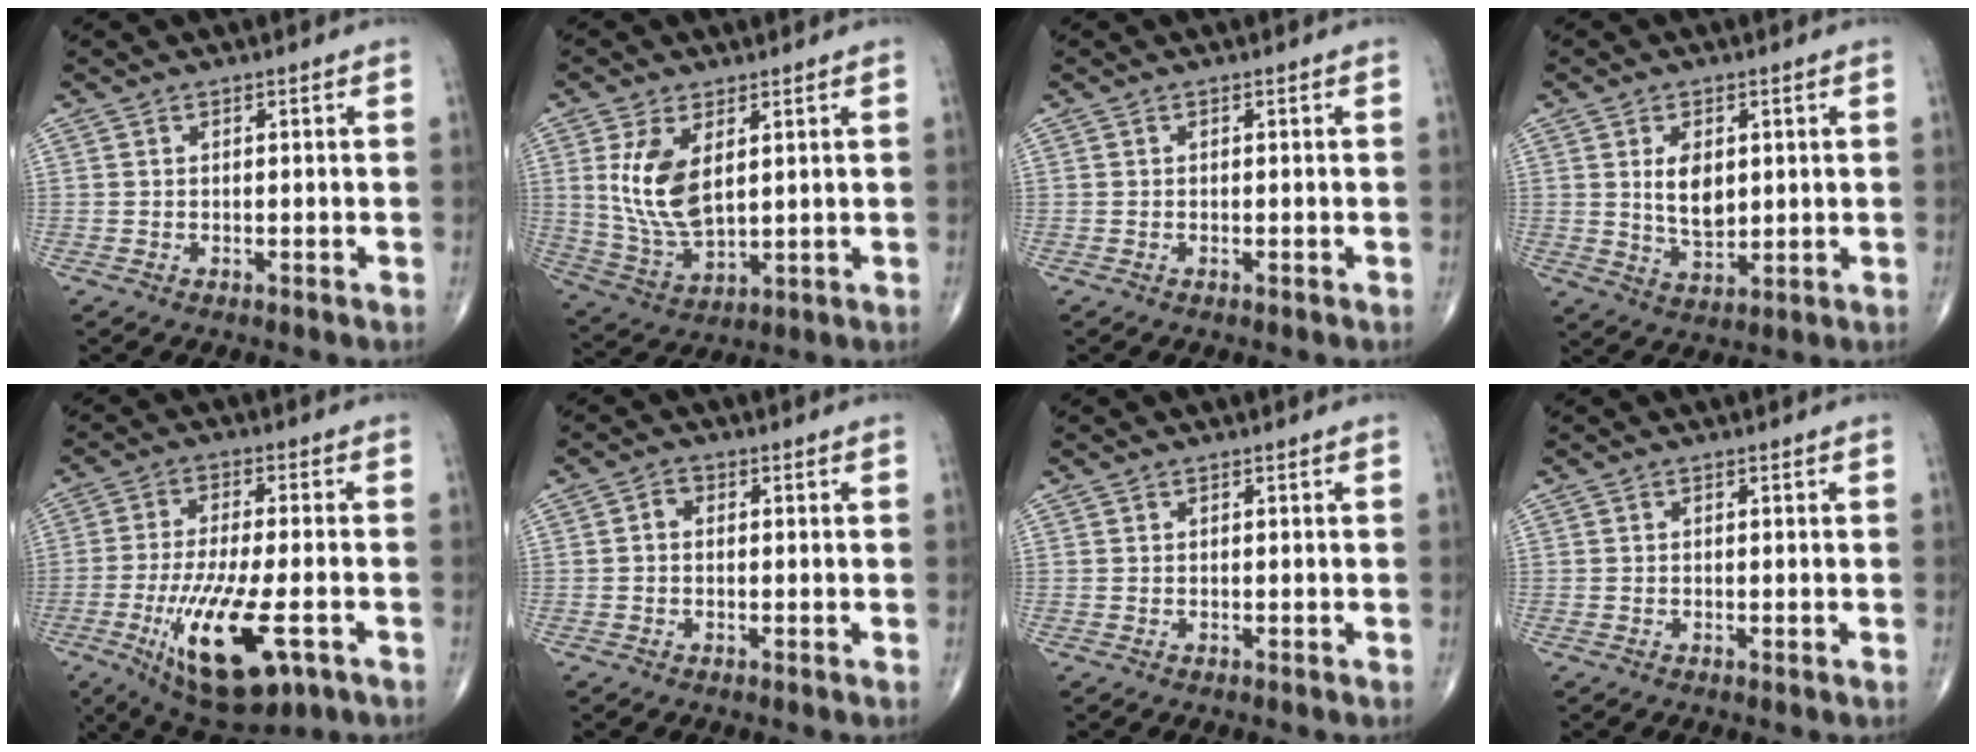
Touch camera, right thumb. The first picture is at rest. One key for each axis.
{"total": 11.0, "fx": 3.0, "fy": 5.6, "fz": 8.9, "tx": -0.174, "ty": -0.019, "tz": 0.073}
{"total": 0.0}
{"total": 6.9, "fx": 1.3, "fy": 4.1, "fz": 5.4, "tx": -0.077, "ty": -0.017, "tz": 0.030}
{"total": 17.1, "fx": -6.0, "fy": 5.7, "fz": 14.9, "tx": -0.283, "ty": -0.006, "tz": -0.087}
{"total": 1.7, "fx": -0.1, "fy": 1.4, "fz": 1.0, "tx": -0.010, "ty": 0.008, "tz": -0.006}
{"total": 0.0}
{"total": 0.0}